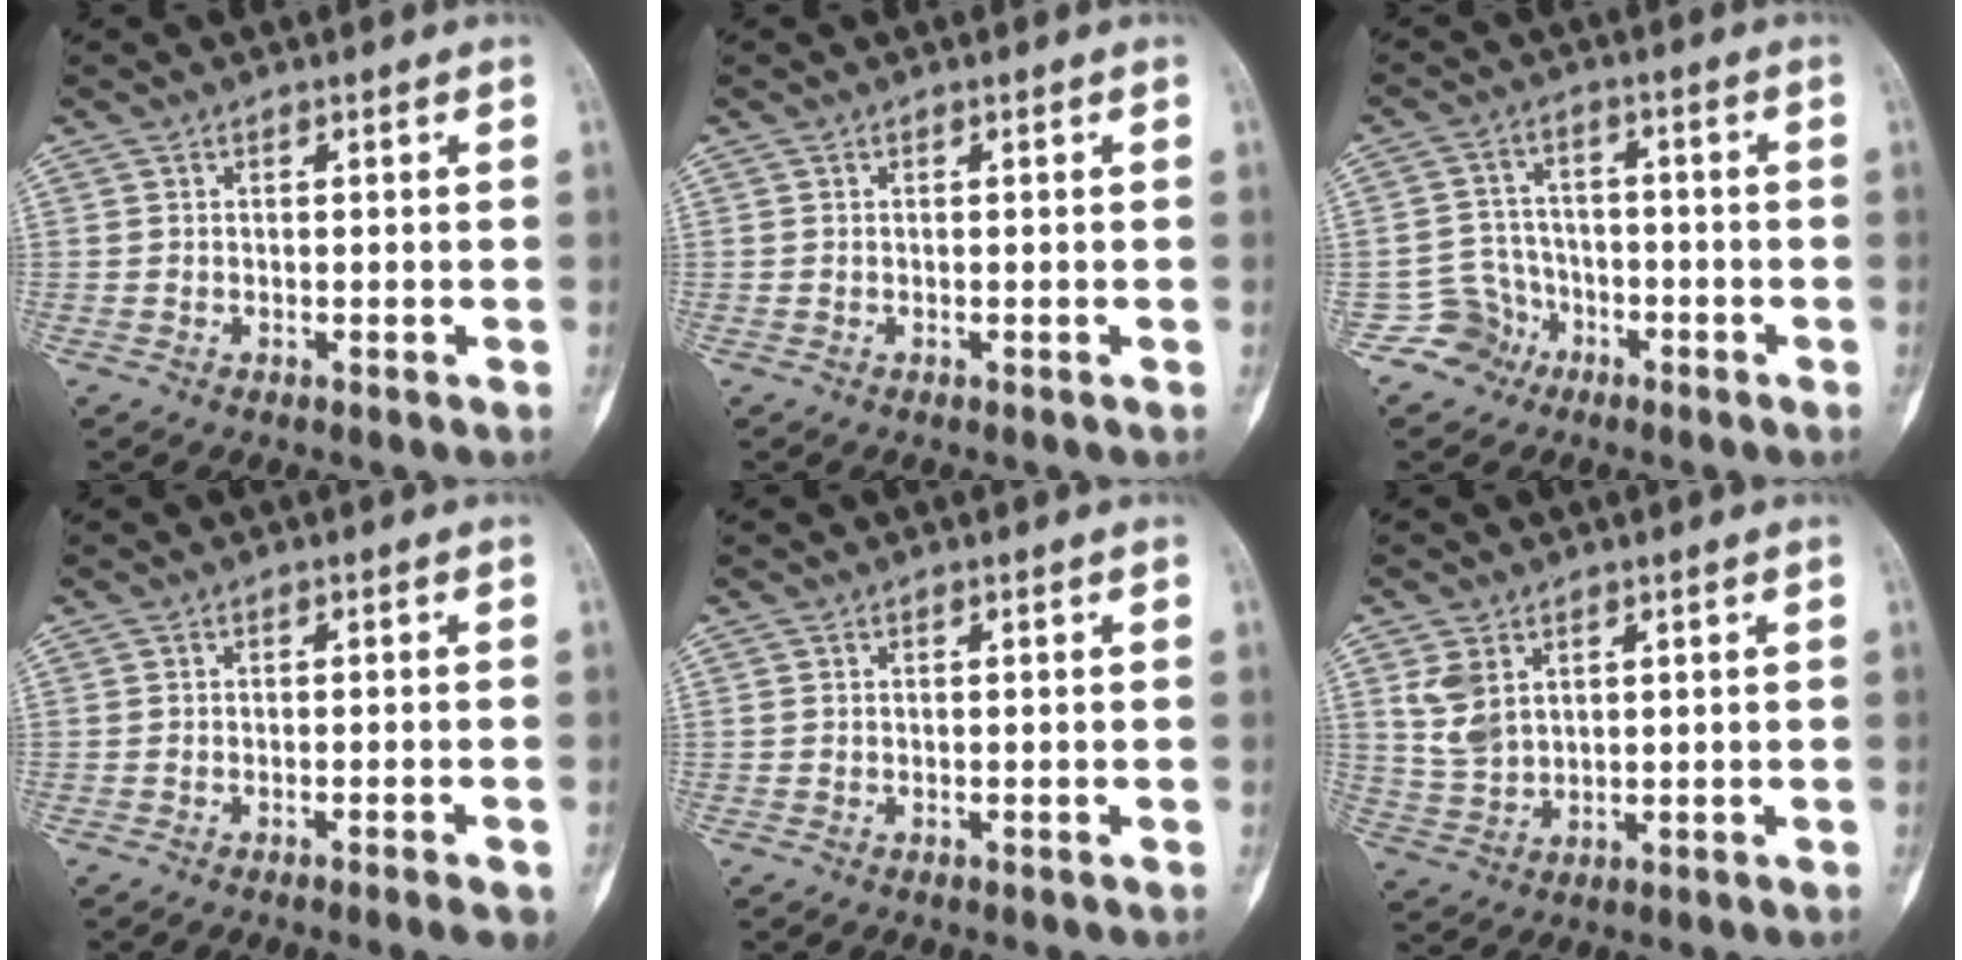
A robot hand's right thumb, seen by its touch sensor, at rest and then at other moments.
{"total": 0.0}
{"total": 6.2, "force": [-3.6, 5.0, -0.3], "torque": [0.042, 0.033, -0.067]}
{"total": 3.4, "force": [-2.2, 0.2, 2.7], "torque": [-0.034, 0.004, -0.027]}
{"total": 0.0}
{"total": 5.8, "force": [2.4, 3.9, 3.6], "torque": [-0.060, -0.008, 0.059]}